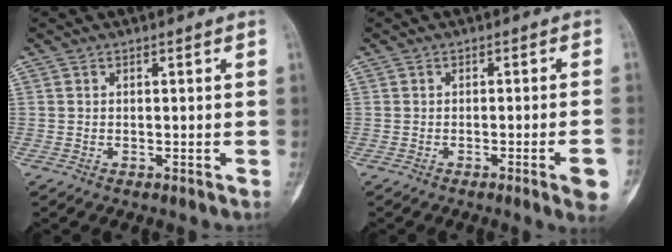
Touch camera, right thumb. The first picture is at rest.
{"total": 5.4, "force": [-2.3, 0.2, 4.8], "torque": [-0.065, 0.002, -0.031]}